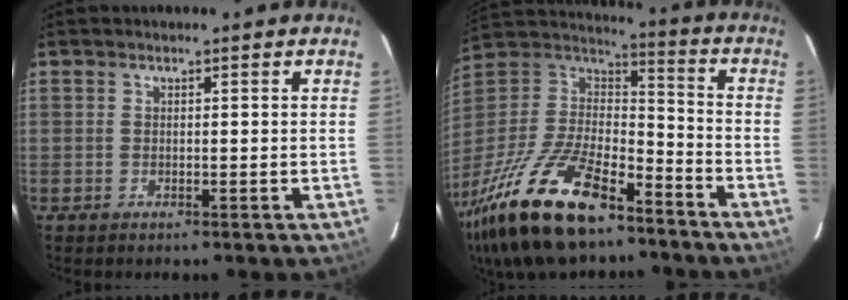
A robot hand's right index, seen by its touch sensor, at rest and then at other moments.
{"total": 28.1, "force": [-18.8, 11.2, 17.6], "torque": [-0.371, -0.033, -0.321]}